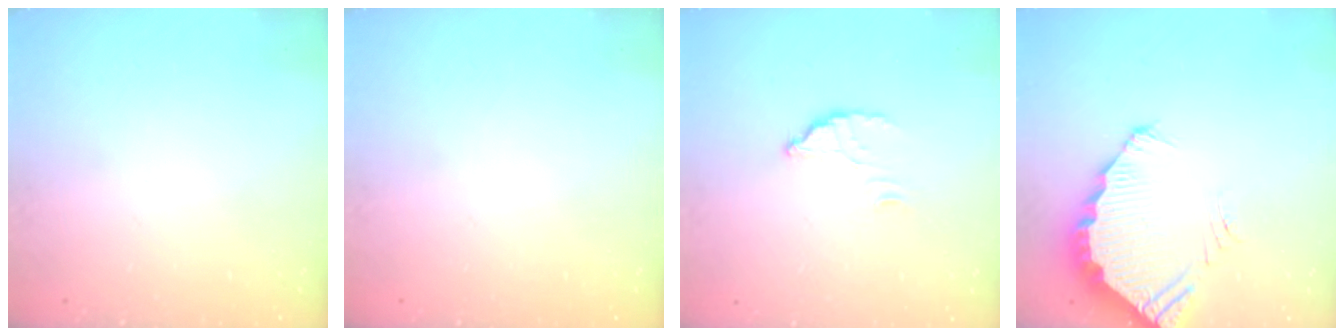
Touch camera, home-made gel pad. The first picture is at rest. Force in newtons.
{"total": 0.0}
{"total": 2.7, "press": 2.7, "slide": 0.4}
{"total": 3.8, "press": 3.8, "slide": 0.2}